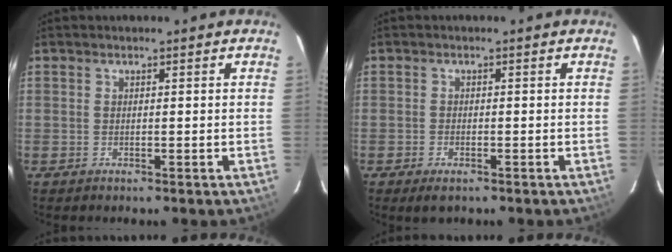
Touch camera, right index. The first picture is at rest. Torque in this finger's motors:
{"motor_torque": [0.29, -0.06, 0.00, 0.00]}